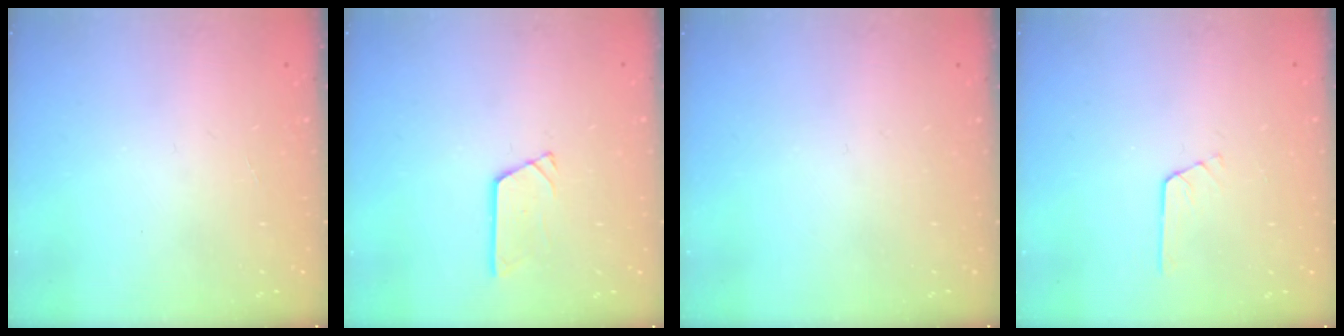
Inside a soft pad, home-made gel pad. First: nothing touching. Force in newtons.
{"total": 3.0, "press": 3.0, "slide": 0.3}
{"total": 0.0}
{"total": 2.7, "press": 2.7, "slide": 0.2}